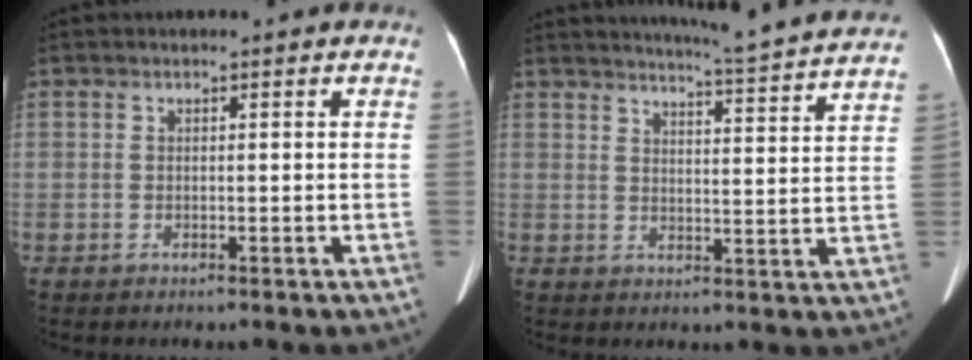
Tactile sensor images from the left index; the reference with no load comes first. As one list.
[{"total": 15.0, "force": [14.2, -1.3, 4.8], "torque": [-0.082, -0.044, 0.168]}]